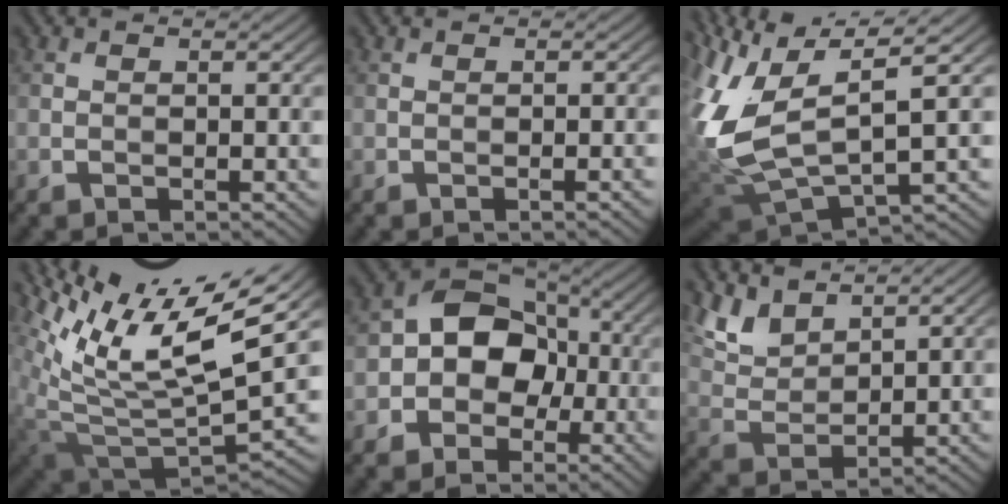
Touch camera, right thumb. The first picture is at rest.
{"total": 0.6, "force": [-0.2, 0.1, 0.5], "torque": [-0.008, 0.001, -0.003]}
{"total": 13.7, "force": [3.1, 5.8, 12.0], "torque": [-0.295, -0.003, 0.073]}
{"total": 14.4, "force": [7.7, 5.0, 11.1], "torque": [-0.238, 0.010, 0.147]}
{"total": 8.3, "force": [-1.5, 6.5, 4.8], "torque": [-0.071, 0.007, -0.053]}
{"total": 5.7, "force": [4.5, 2.1, 2.6], "torque": [-0.072, -0.001, 0.096]}